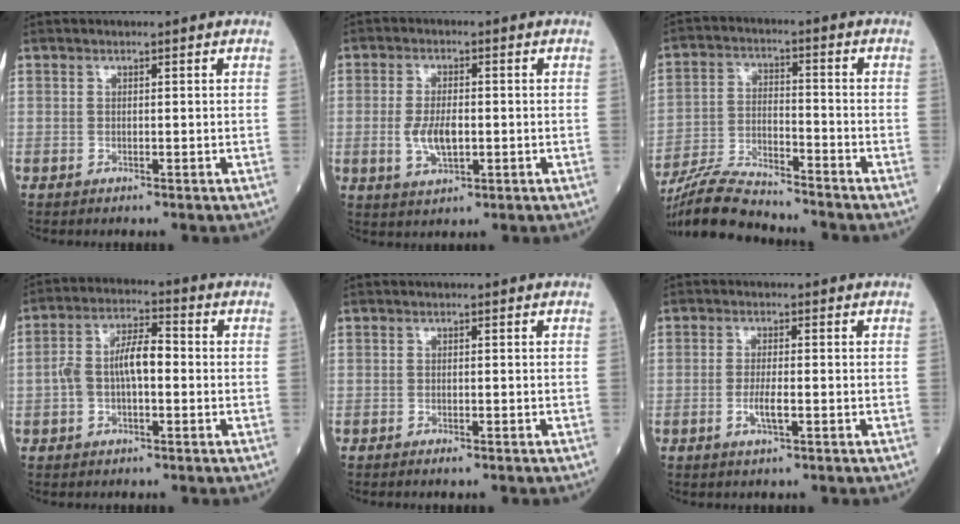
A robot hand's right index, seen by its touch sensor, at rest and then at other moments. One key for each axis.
{"total": 5.4, "fx": -0.8, "fy": 2.2, "fz": 4.8, "tx": -0.100, "ty": -0.003, "tz": -0.011}
{"total": 11.2, "fx": -10.6, "fy": 0.9, "fz": 3.6, "tx": -0.071, "ty": -0.011, "tz": -0.194}
{"total": 7.4, "fx": -0.6, "fy": 3.1, "fz": 6.7, "tx": -0.140, "ty": 0.029, "tz": -0.014}
{"total": 1.0, "fx": -0.8, "fy": 0.2, "fz": 0.6, "tx": -0.013, "ty": -0.002, "tz": -0.009}
{"total": 2.9, "fx": -0.9, "fy": 0.5, "fz": 2.7, "tx": -0.050, "ty": 0.000, "tz": -0.017}